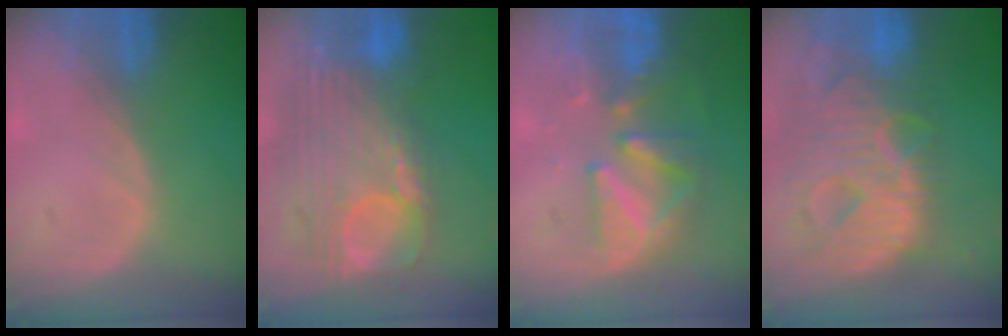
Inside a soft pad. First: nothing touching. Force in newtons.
{"total": 12.7, "press": 10.7, "slide": 6.7}
{"total": 8.4, "press": 8.1, "slide": 2.0}
{"total": 12.9, "press": 11.0, "slide": 6.9}